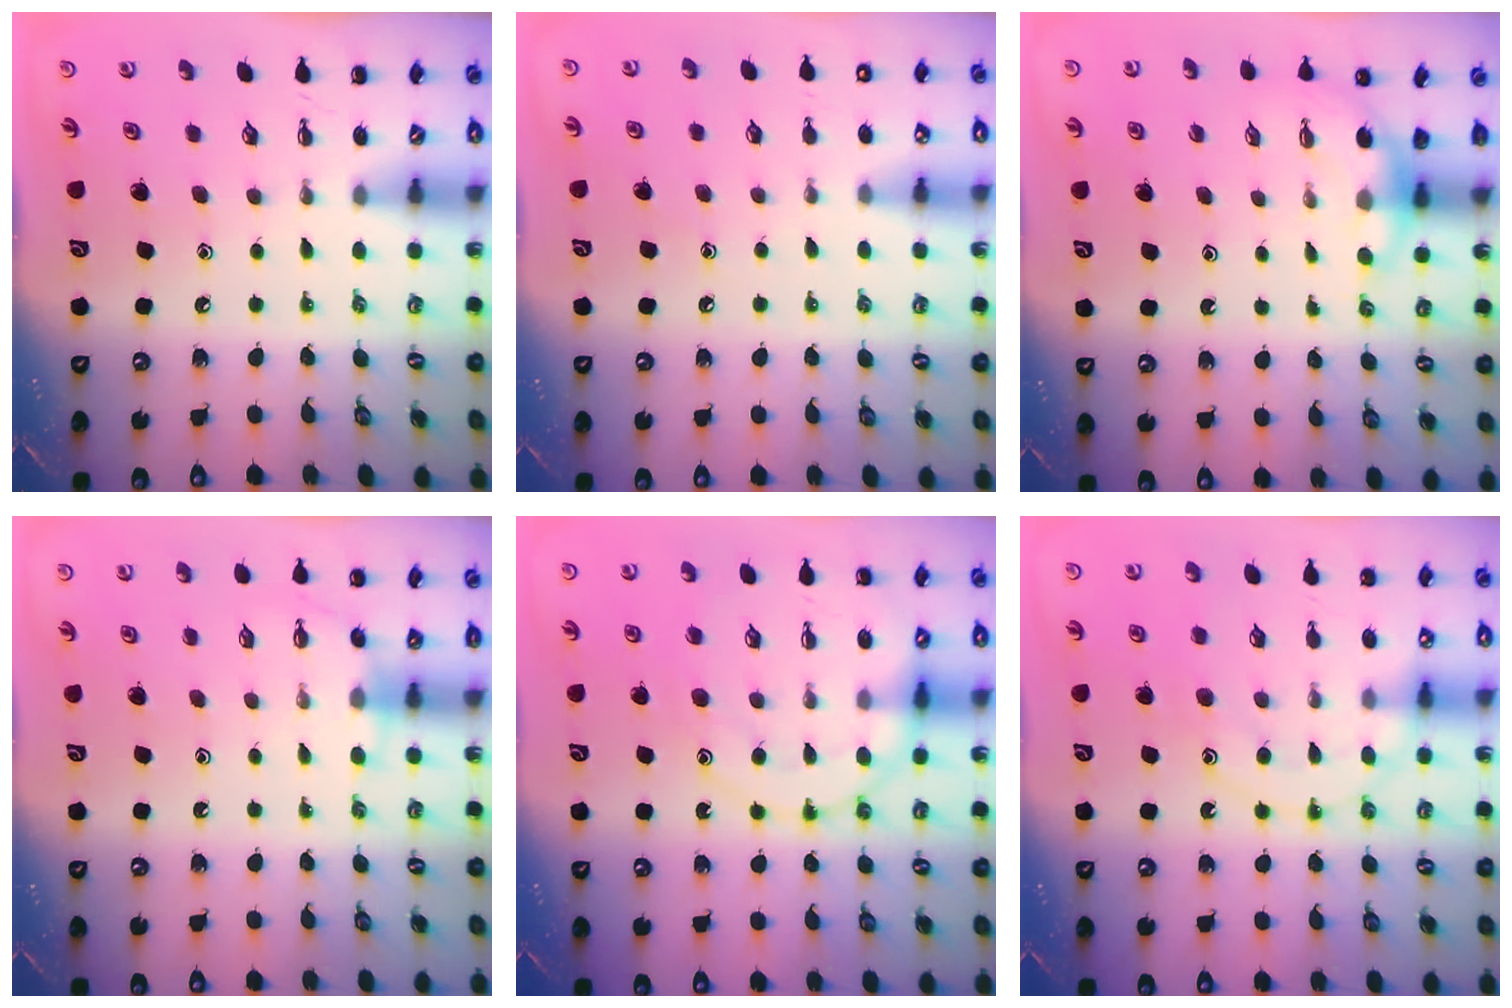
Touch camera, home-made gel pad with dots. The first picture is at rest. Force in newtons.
{"total": 6.0, "press": 5.8, "slide": 1.7}
{"total": 4.3, "press": 4.2, "slide": 1.0}
{"total": 5.5, "press": 5.4, "slide": 1.3}
{"total": 14.9, "press": 14.8, "slide": 1.8}
{"total": 12.2, "press": 12.1, "slide": 1.1}